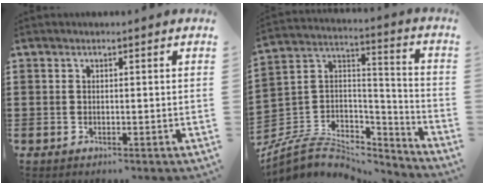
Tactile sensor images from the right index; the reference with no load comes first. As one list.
[{"total": 6.0, "force": [-4.1, 3.9, 2.0], "torque": [-0.061, -0.007, -0.081]}]